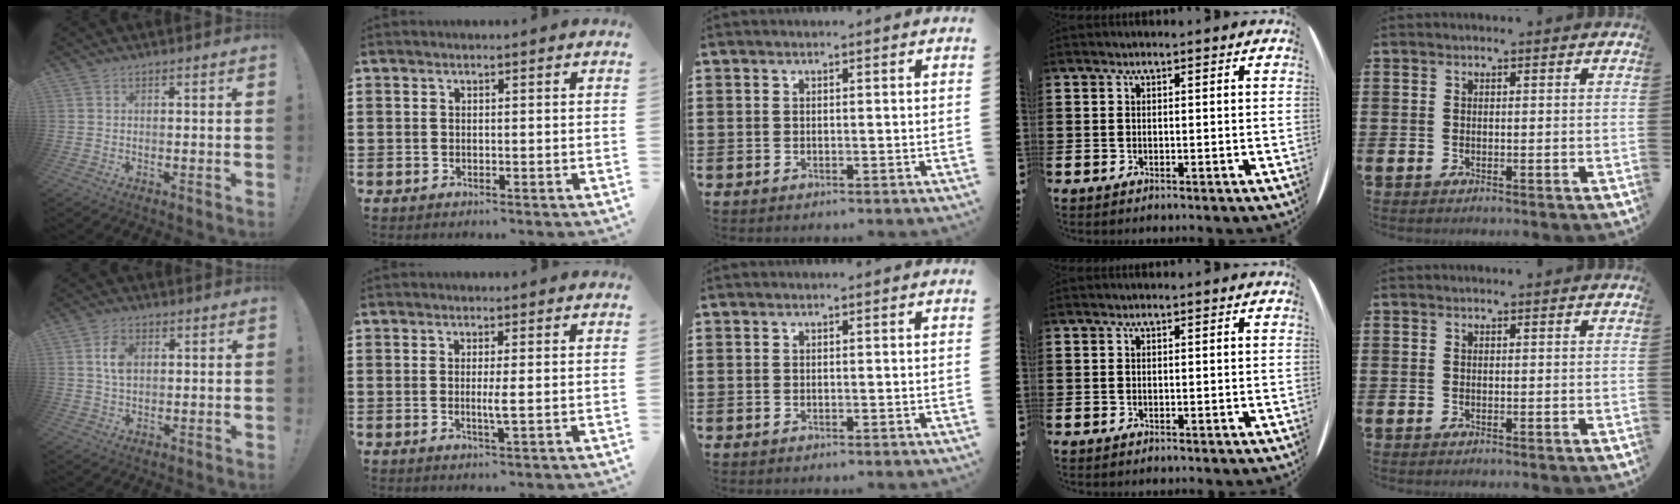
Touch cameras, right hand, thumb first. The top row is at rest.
{"thumb": {"total": 5.8, "force": [1.4, 4.0, 4.0], "torque": [-0.072, 0.002, 0.022]}, "index": {"total": 2.0, "force": [-0.2, -0.2, 2.0], "torque": [-0.037, -0.007, -0.006]}}